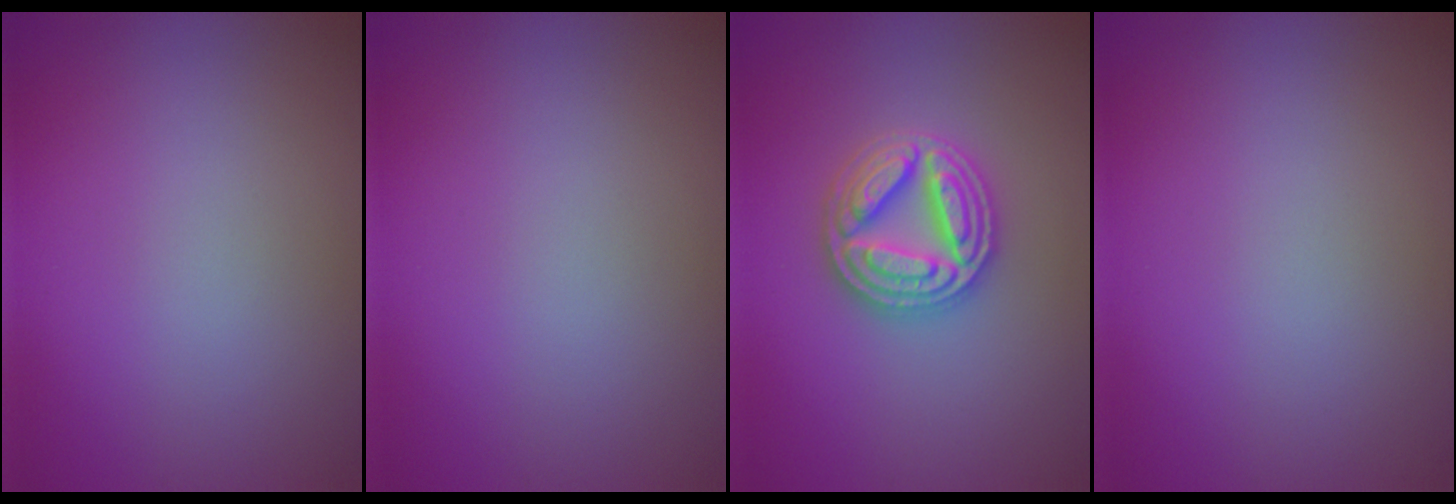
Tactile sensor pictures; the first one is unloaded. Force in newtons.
{"total": 0.0}
{"total": 5.0, "press": 4.9, "slide": 0.9}
{"total": 0.0}